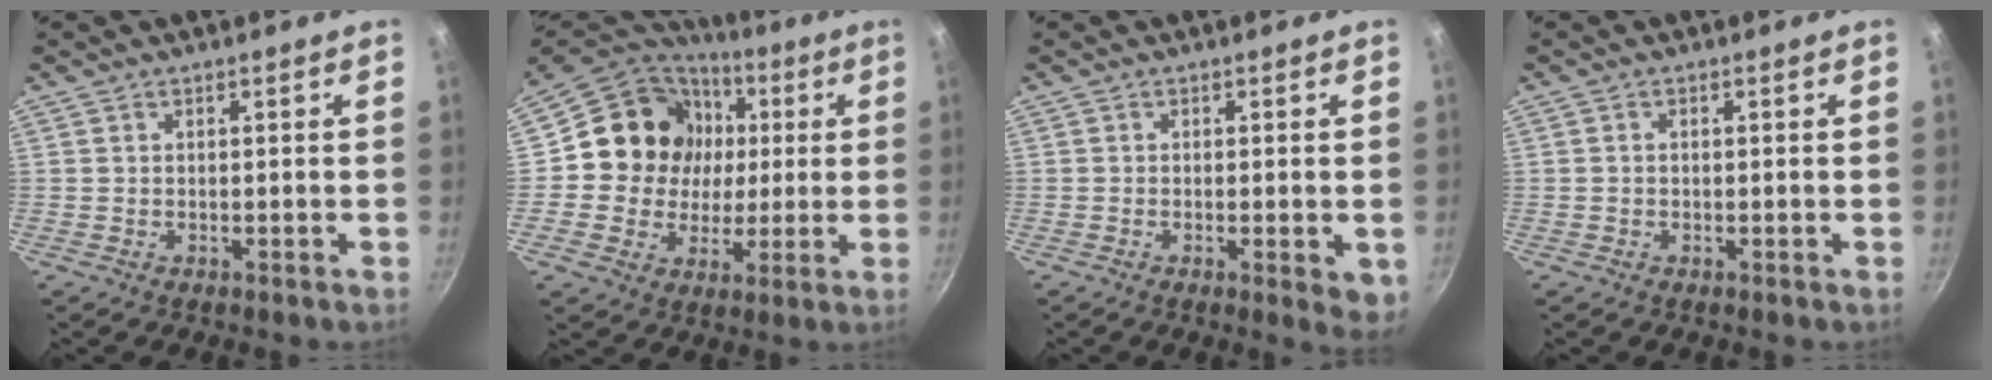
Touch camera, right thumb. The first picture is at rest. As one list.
[{"total": 16.9, "force": [2.5, 15.4, 6.4], "torque": [-0.095, 0.013, 0.037]}, {"total": 4.6, "force": [-1.2, 1.4, 4.2], "torque": [-0.055, -0.009, -0.016]}, {"total": 0.7, "force": [-0.1, 0.6, 0.5], "torque": [-0.008, 0.005, -0.001]}]